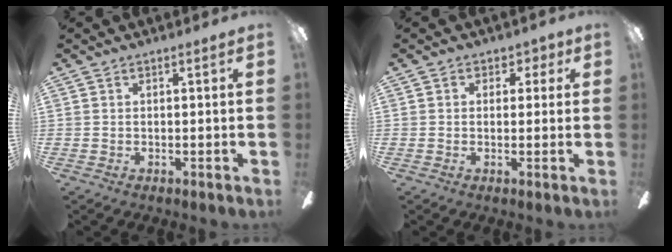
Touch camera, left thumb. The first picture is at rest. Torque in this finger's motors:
{"motor_torque": [-0.34, -0.17, -0.36, 0.22, -0.02]}